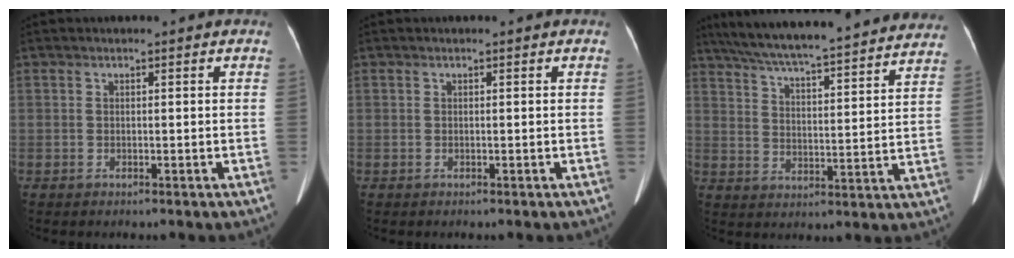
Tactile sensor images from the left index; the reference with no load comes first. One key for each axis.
{"total": 0.0}
{"total": 31.3, "fx": 28.1, "fy": 3.2, "fz": 13.4, "tx": -0.224, "ty": -0.023, "tz": 0.364}